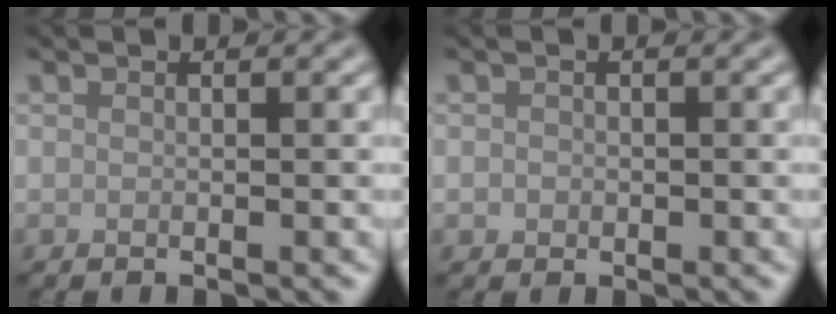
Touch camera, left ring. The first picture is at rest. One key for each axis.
{"total": 0.7, "fx": -0.1, "fy": 0.7, "fz": 0.1, "tx": 0.002, "ty": -0.004, "tz": -0.003}